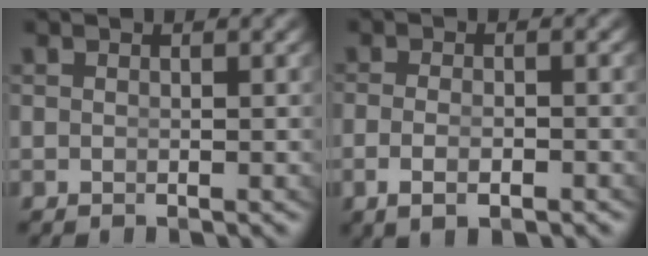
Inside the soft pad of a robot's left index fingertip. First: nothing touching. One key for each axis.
{"total": 2.6, "fx": -1.7, "fy": 0.5, "fz": 1.9, "tx": -0.046, "ty": -0.012, "tz": -0.018}